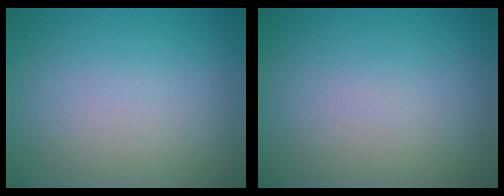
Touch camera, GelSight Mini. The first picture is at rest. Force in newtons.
{"total": 0.0}